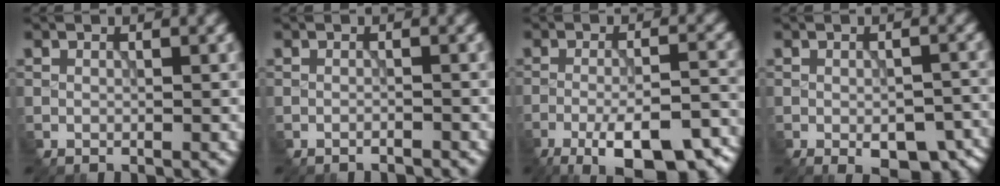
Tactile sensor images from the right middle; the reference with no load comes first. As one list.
[{"total": 0.9, "force": [-0.9, 0.1, 0.1], "torque": [0.003, 0.000, -0.020]}, {"total": 10.7, "force": [-6.8, 3.4, 7.5], "torque": [-0.124, -0.012, -0.099]}, {"total": 6.2, "force": [-3.3, 2.8, 4.4], "torque": [-0.059, -0.013, -0.033]}]